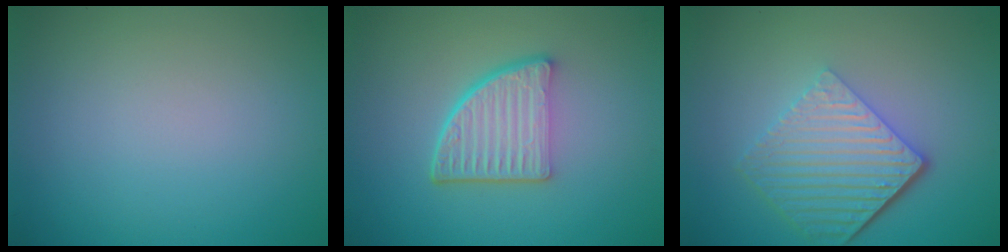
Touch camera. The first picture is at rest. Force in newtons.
{"total": 5.3, "press": 3.8, "slide": 3.7}
{"total": 6.1, "press": 4.3, "slide": 4.4}